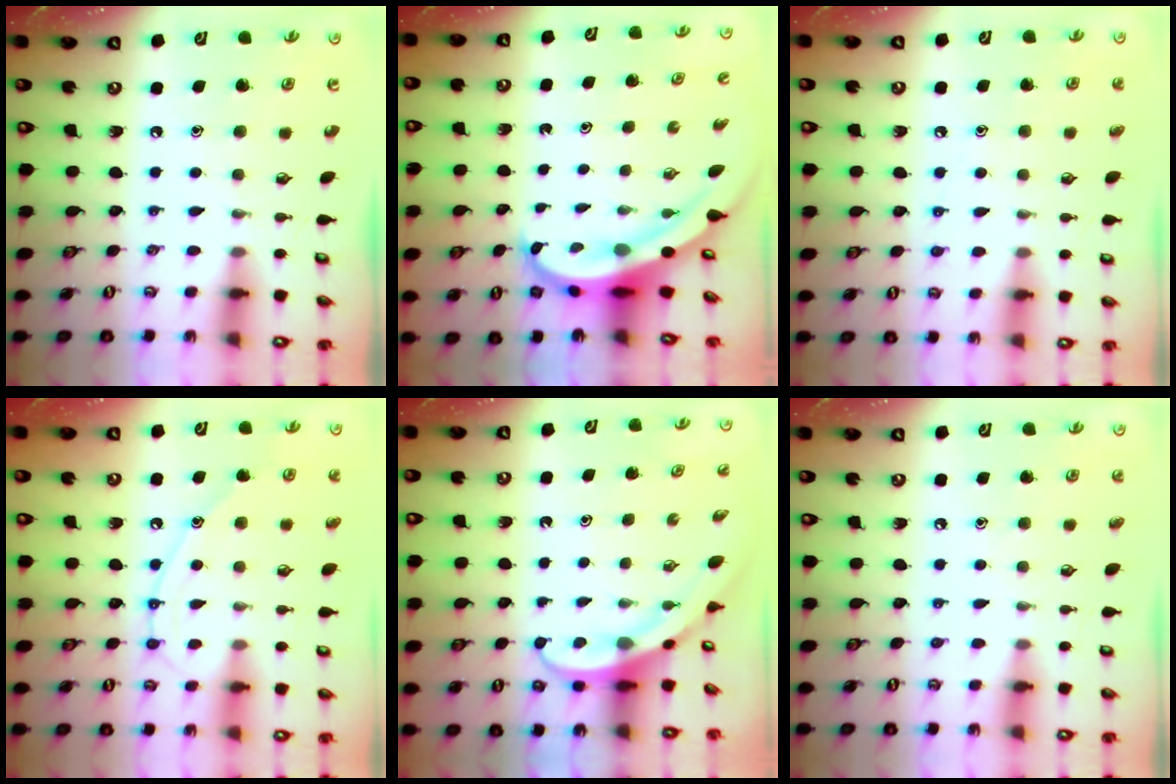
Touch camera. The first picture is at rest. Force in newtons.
{"total": 5.3, "press": 5.2, "slide": 0.5}
{"total": 5.5, "press": 5.3, "slide": 1.3}
{"total": 11.5, "press": 11.4, "slide": 1.0}
{"total": 4.0, "press": 4.0, "slide": 0.3}
{"total": 2.3, "press": 2.3, "slide": 0.2}